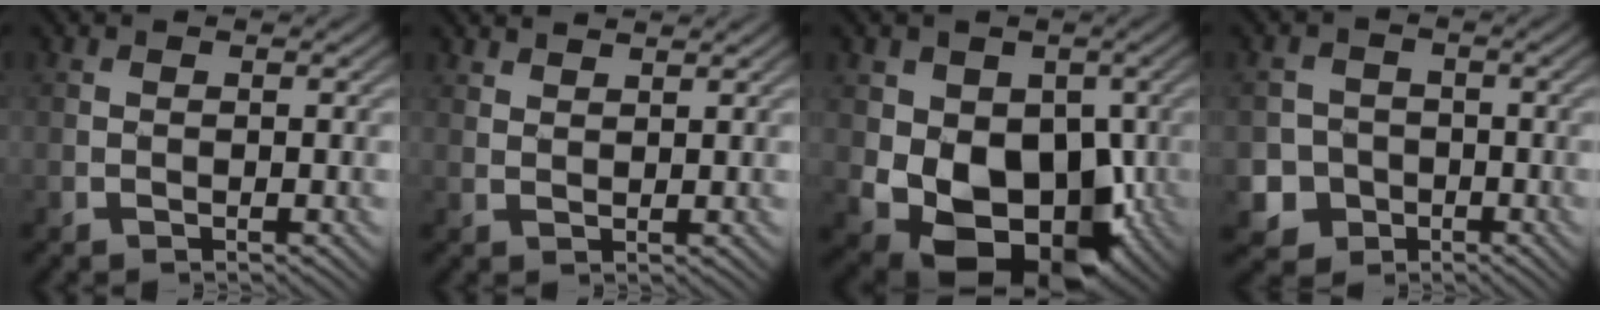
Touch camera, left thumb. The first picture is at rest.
{"total": 1.8, "force": [1.7, 0.3, 0.5], "torque": [-0.015, -0.003, 0.038]}
{"total": 13.2, "force": [-2.0, 9.7, 8.7], "torque": [-0.128, -0.027, -0.033]}
{"total": 5.4, "force": [-2.0, 4.9, 1.1], "torque": [-0.024, -0.004, -0.062]}